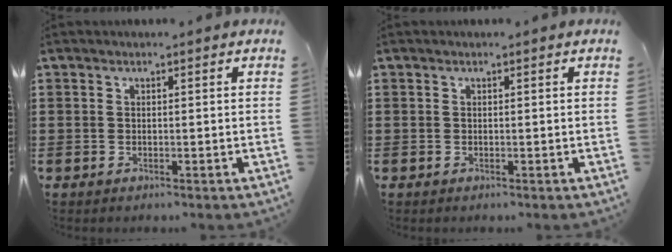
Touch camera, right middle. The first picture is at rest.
{"total": 0.0}